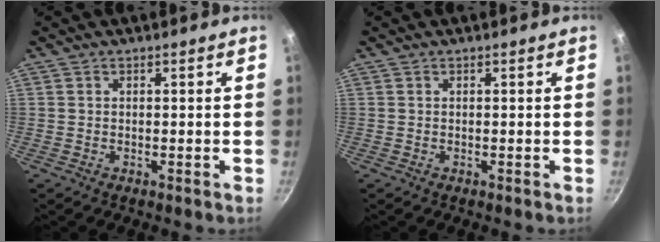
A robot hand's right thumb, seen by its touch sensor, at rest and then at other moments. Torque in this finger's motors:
{"motor_torque": [-0.01, 0.00, -0.01, 0.01, 0.03]}